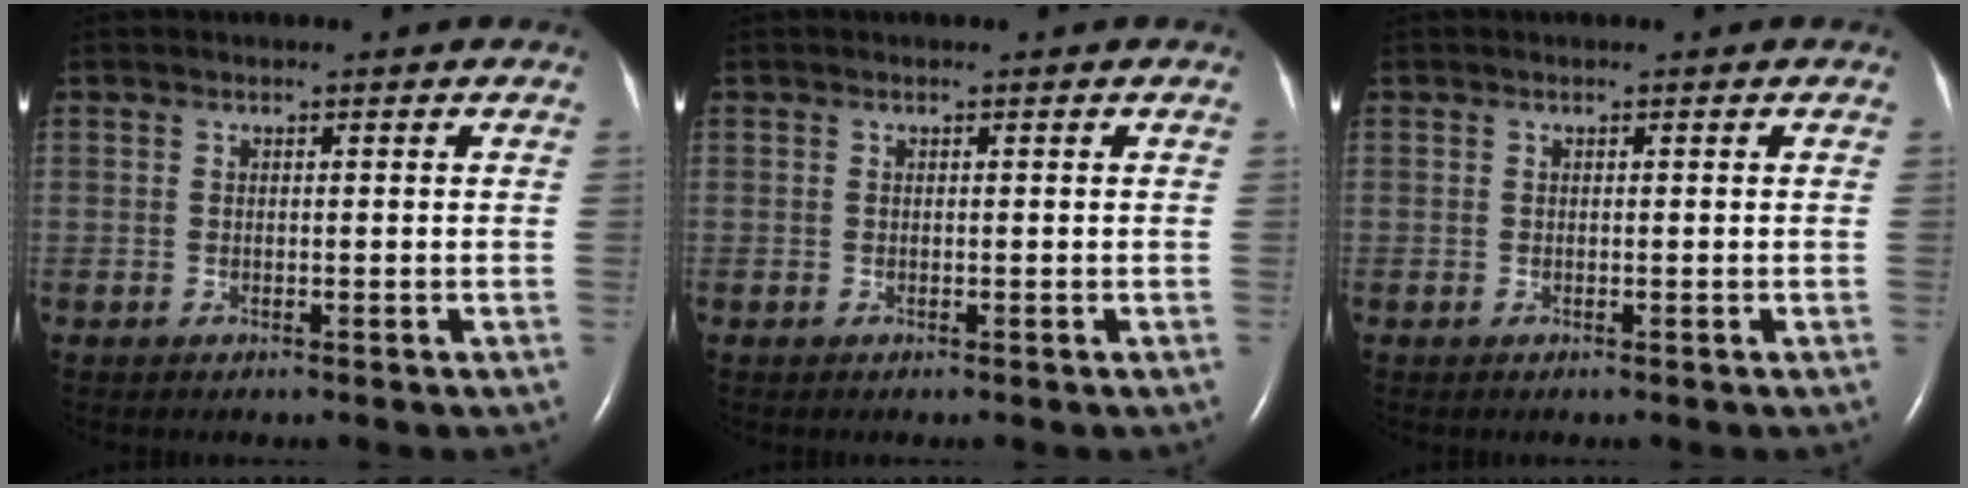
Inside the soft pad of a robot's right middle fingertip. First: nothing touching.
{"total": 0.0}
{"total": 0.0}